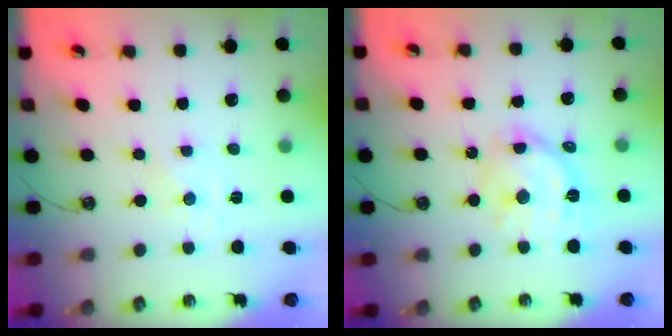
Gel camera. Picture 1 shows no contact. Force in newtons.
{"total": 14.7, "press": 14.6, "slide": 1.3}